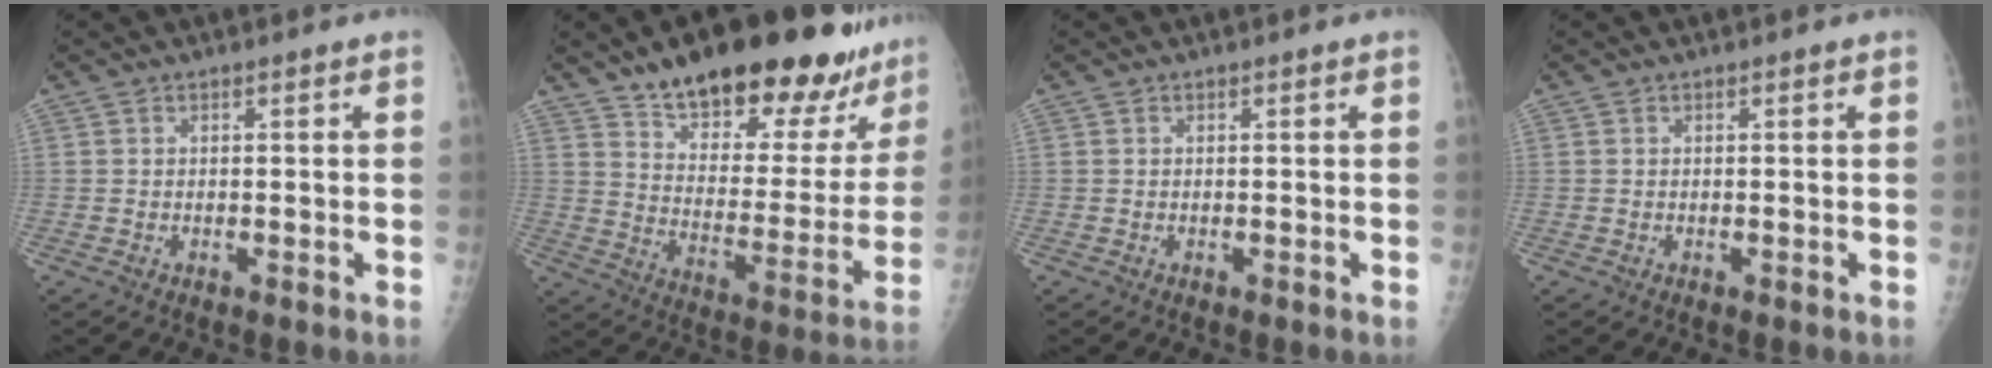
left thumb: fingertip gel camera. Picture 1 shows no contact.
{"total": 27.2, "force": [21.3, 10.3, 13.5], "torque": [-0.150, -0.090, 0.299]}
{"total": 0.0}
{"total": 0.0}